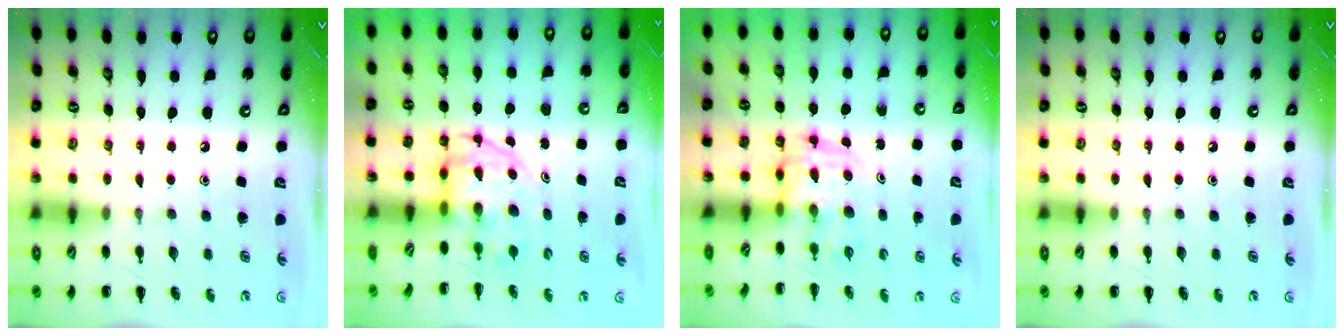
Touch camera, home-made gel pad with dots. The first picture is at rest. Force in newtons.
{"total": 3.8, "press": 3.7, "slide": 0.7}
{"total": 3.7, "press": 3.7, "slide": 0.6}
{"total": 0.0}